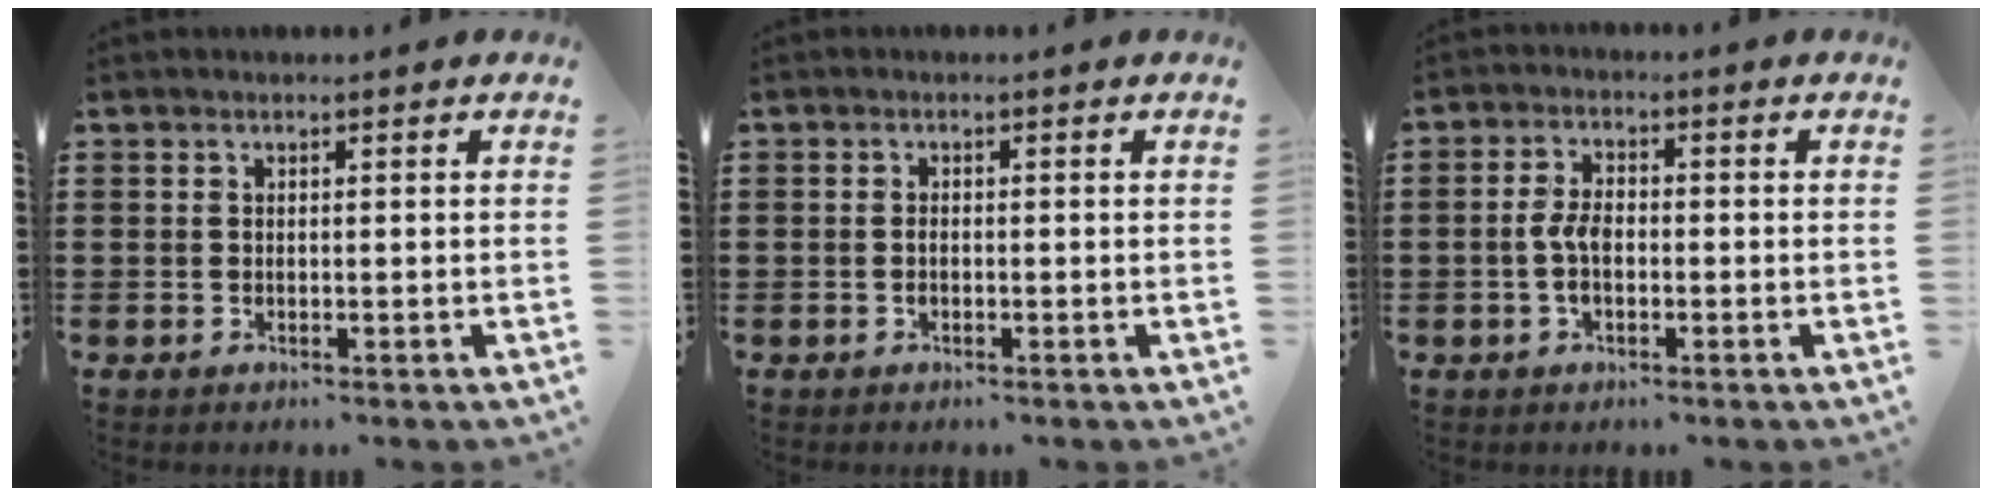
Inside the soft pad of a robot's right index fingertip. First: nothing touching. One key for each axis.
{"total": 0.9, "fx": -0.3, "fy": 0.3, "fz": 0.8, "tx": -0.018, "ty": -0.004, "tz": -0.004}
{"total": 3.9, "fx": -0.8, "fy": 1.8, "fz": 3.4, "tx": -0.085, "ty": -0.005, "tz": -0.020}